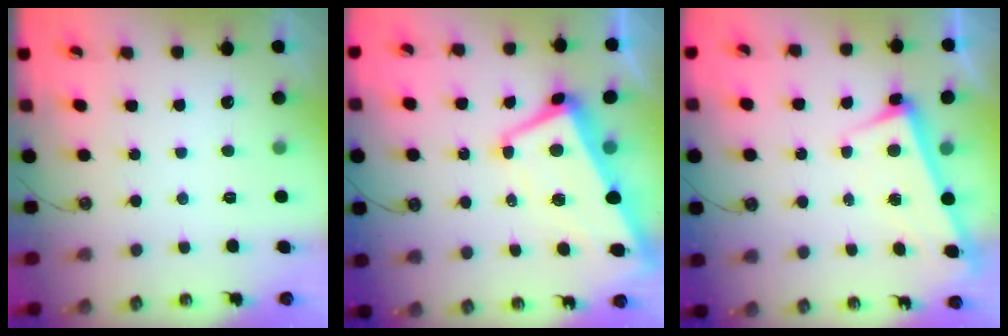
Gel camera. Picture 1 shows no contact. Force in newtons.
{"total": 2.7, "press": 2.2, "slide": 1.7}
{"total": 2.6, "press": 2.5, "slide": 0.7}